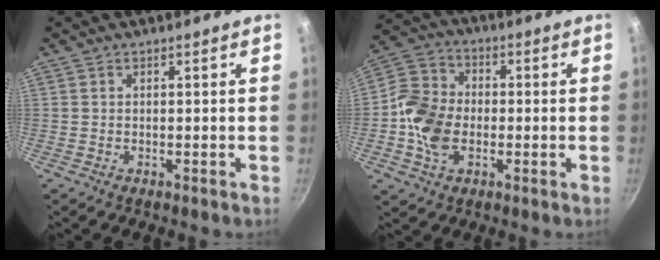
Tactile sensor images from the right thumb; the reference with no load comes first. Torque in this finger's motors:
{"motor_torque": [0.67, 0.83, 0.89, -0.73, 0.09]}